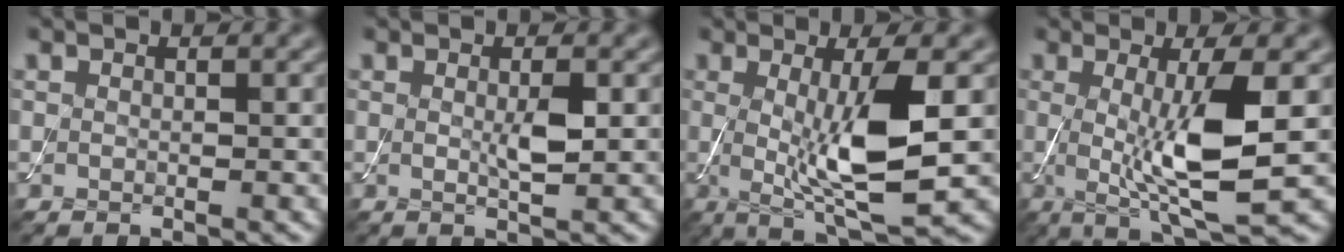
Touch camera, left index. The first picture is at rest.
{"total": 2.0, "force": [0.2, 0.3, 1.9], "torque": [-0.035, -0.002, 0.003]}
{"total": 7.5, "force": [0.0, 1.6, 7.4], "torque": [-0.123, -0.014, 0.007]}
{"total": 7.3, "force": [0.0, 1.4, 7.2], "torque": [-0.120, -0.014, 0.004]}